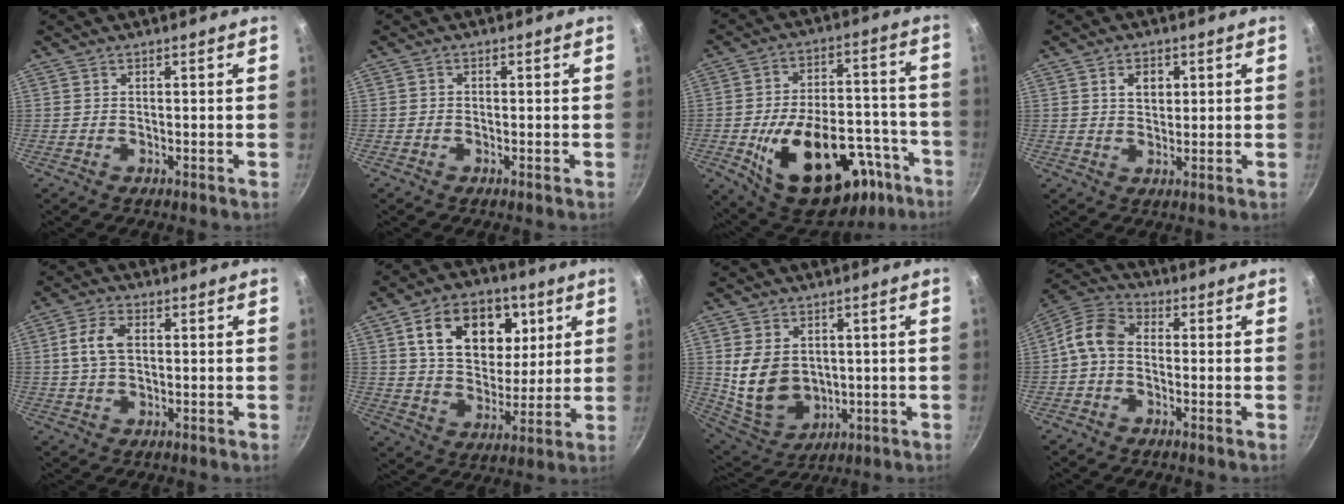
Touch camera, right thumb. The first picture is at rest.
{"total": 0.7, "force": [-0.4, 0.5, 0.3], "torque": [-0.007, 0.003, -0.008]}
{"total": 29.1, "force": [-13.1, 15.8, 20.6], "torque": [-0.261, 0.055, -0.169]}
{"total": 4.2, "force": [1.3, 3.0, 2.7], "torque": [-0.027, -0.004, 0.023]}
{"total": 6.4, "force": [0.9, 3.8, 5.1], "torque": [-0.100, 0.011, 0.012]}
{"total": 19.0, "force": [6.7, 13.2, 11.8], "torque": [-0.155, -0.015, 0.105]}
{"total": 12.0, "force": [1.2, 9.1, 7.7], "torque": [-0.122, -0.023, 0.047]}
{"total": 7.1, "force": [-1.1, 5.1, 4.9], "torque": [-0.097, 0.033, -0.038]}